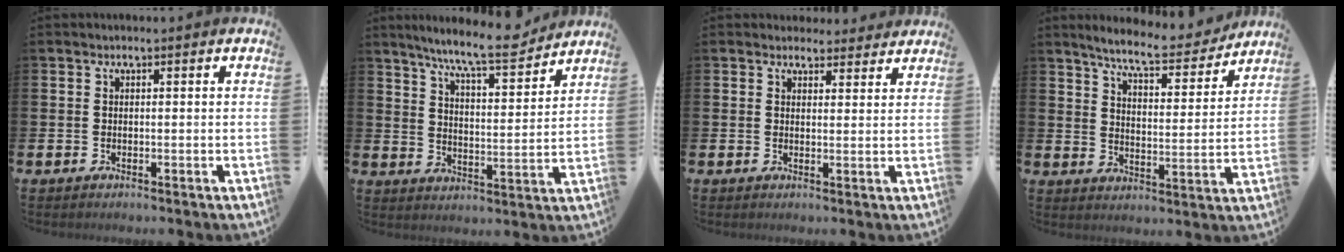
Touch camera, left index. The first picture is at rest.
{"total": 9.4, "force": [8.4, 0.7, 4.1], "torque": [-0.090, -0.049, 0.145]}
{"total": 3.1, "force": [2.9, 1.0, -0.2], "torque": [0.011, -0.014, 0.052]}
{"total": 7.9, "force": [7.4, 0.9, 2.6], "torque": [-0.071, -0.044, 0.127]}